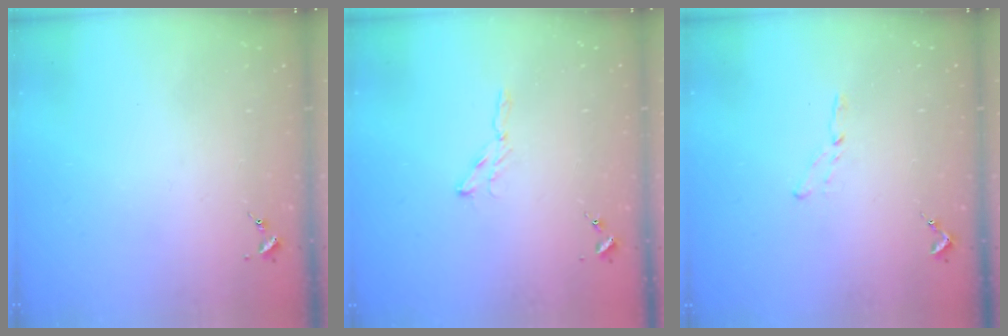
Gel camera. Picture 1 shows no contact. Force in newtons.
{"total": 3.4, "press": 3.4, "slide": 0.4}
{"total": 3.4, "press": 3.4, "slide": 0.3}